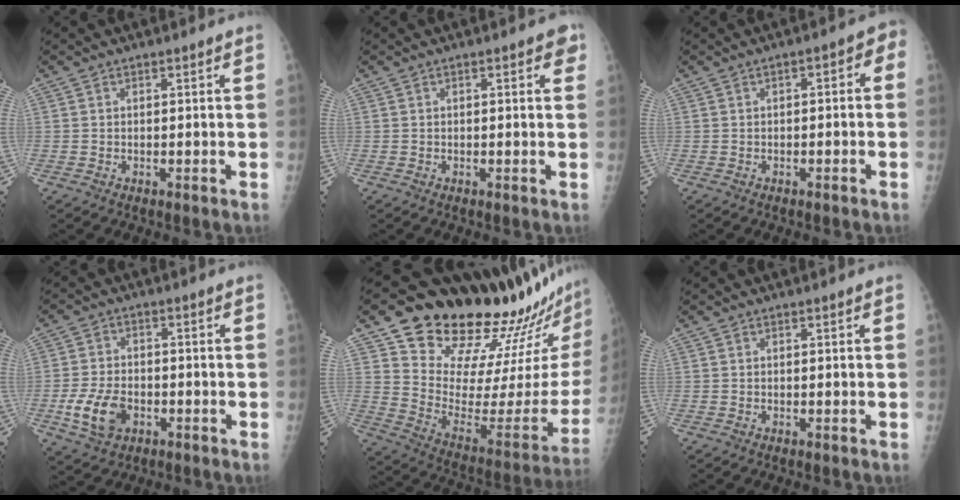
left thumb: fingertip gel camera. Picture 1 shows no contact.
{"total": 2.0, "force": [1.0, 0.9, 1.5], "torque": [-0.004, 0.001, 0.007]}
{"total": 3.2, "force": [-0.6, 1.7, 2.6], "torque": [-0.018, 0.026, -0.016]}
{"total": 8.0, "force": [-2.6, 5.4, 5.3], "torque": [-0.100, 0.007, -0.046]}
{"total": 28.3, "force": [23.9, 7.6, 13.1], "torque": [-0.160, -0.177, 0.342]}
{"total": 0.0}